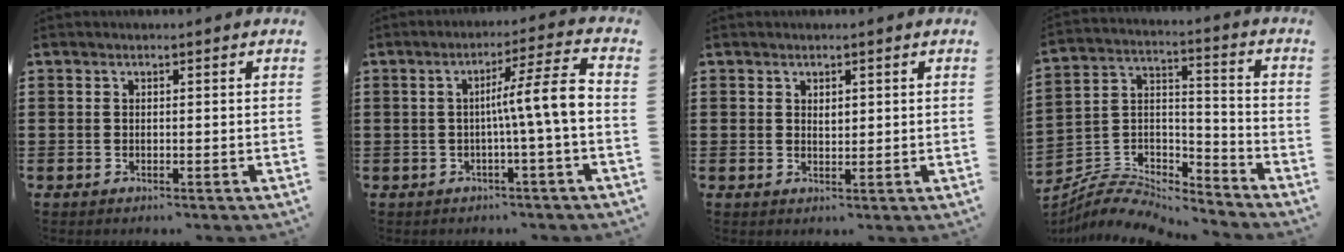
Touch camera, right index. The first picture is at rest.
{"total": 7.9, "force": [-0.7, 0.0, 7.9], "torque": [-0.133, -0.003, -0.021]}
{"total": 1.2, "force": [0.7, 0.7, 0.7], "torque": [-0.015, 0.004, 0.013]}
{"total": 6.6, "force": [-6.2, 1.9, 1.2], "torque": [-0.035, 0.005, -0.125]}